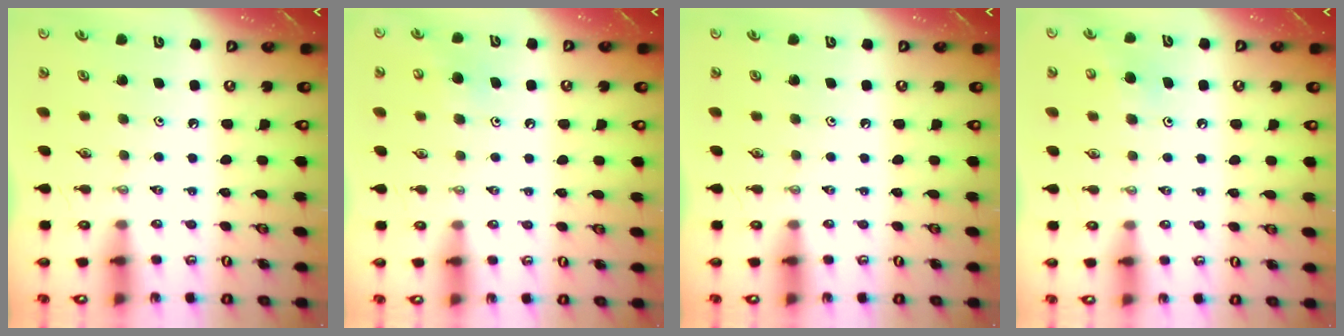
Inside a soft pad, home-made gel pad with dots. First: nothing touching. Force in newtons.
{"total": 5.4, "press": 5.3, "slide": 0.9}
{"total": 0.0}
{"total": 6.4, "press": 6.3, "slide": 1.0}